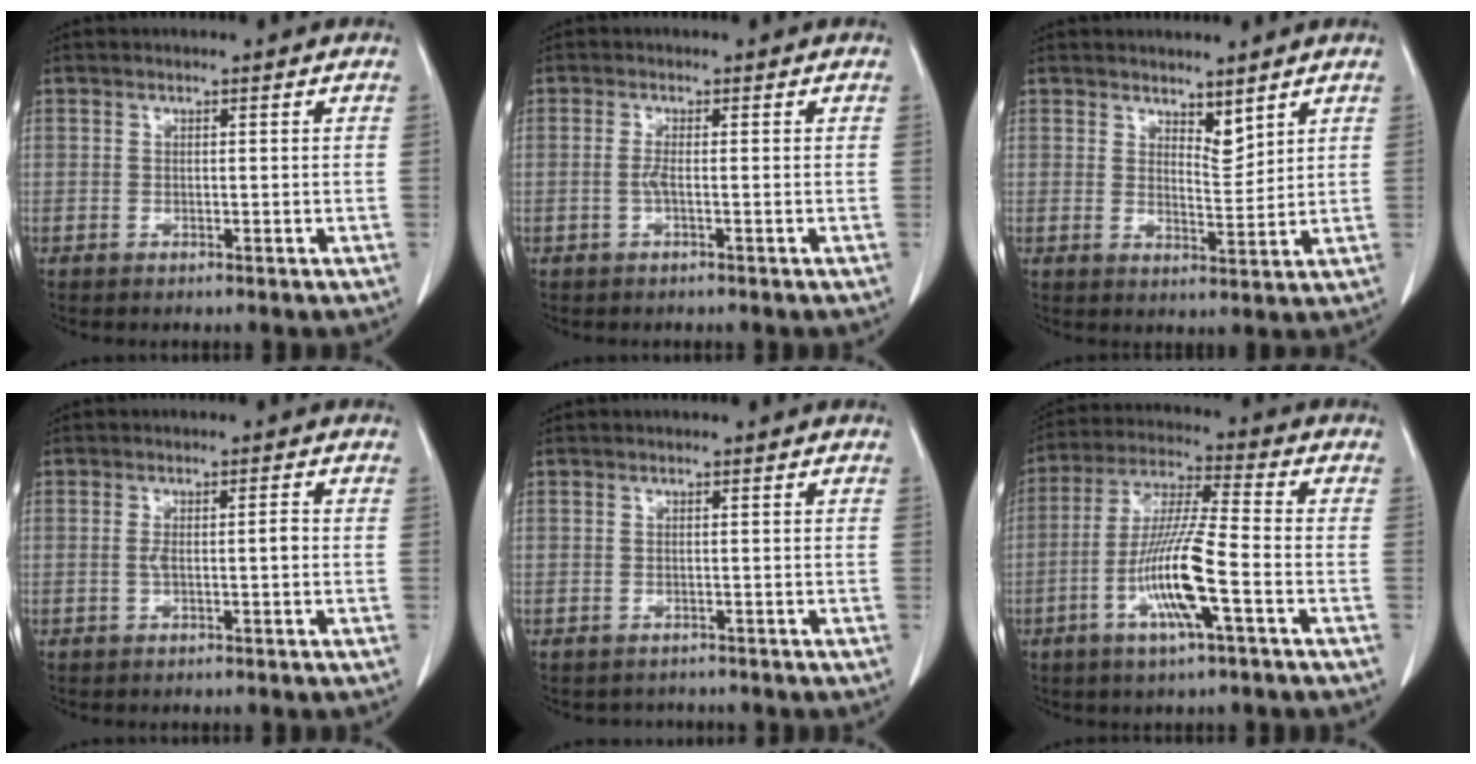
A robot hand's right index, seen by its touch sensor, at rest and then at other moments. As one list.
[{"total": 1.3, "force": [-0.3, 0.0, 1.3], "torque": [-0.026, 0.001, -0.006]}, {"total": 3.5, "force": [2.8, 1.1, 1.8], "torque": [-0.030, -0.012, 0.053]}, {"total": 2.5, "force": [-0.3, 0.4, 2.5], "torque": [-0.045, 0.006, -0.002]}, {"total": 1.9, "force": [-1.6, 1.0, -0.3], "torque": [-0.004, 0.000, -0.026]}, {"total": 12.2, "force": [-4.1, 0.5, 11.4], "torque": [-0.229, -0.004, -0.080]}]